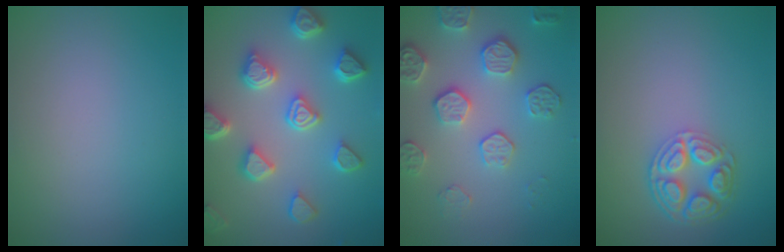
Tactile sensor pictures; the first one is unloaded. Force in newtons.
{"total": 6.4, "press": 5.2, "slide": 3.8}
{"total": 4.5, "press": 4.3, "slide": 1.5}
{"total": 4.6, "press": 3.5, "slide": 2.9}